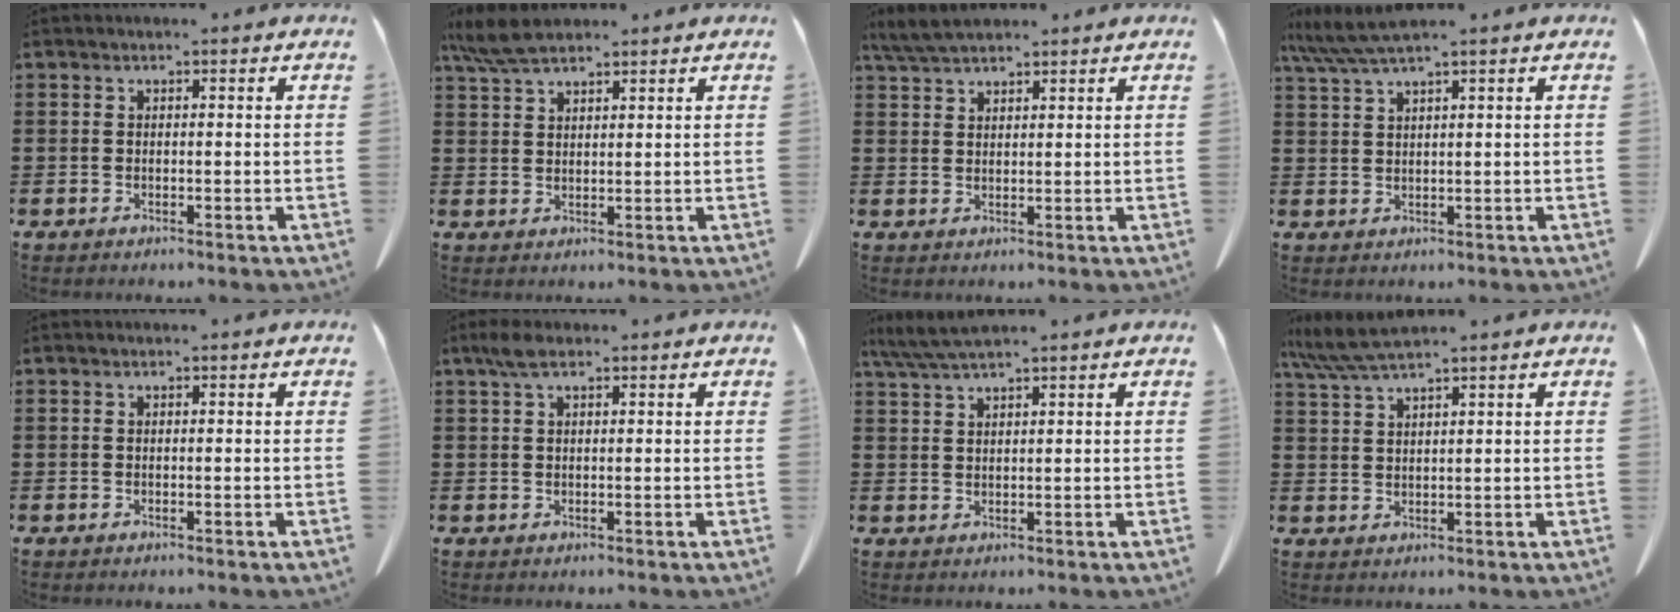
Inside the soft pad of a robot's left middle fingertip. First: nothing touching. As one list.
[{"total": 5.4, "force": [4.3, 1.2, 3.1], "torque": [-0.071, -0.004, 0.082]}, {"total": 4.3, "force": [3.7, 0.7, 2.1], "torque": [-0.052, -0.005, 0.071]}, {"total": 4.5, "force": [3.5, -0.2, 2.9], "torque": [-0.073, -0.012, 0.063]}, {"total": 0.0}, {"total": 2.6, "force": [1.3, 1.0, 2.1], "torque": [-0.045, 0.003, 0.025]}, {"total": 4.0, "force": [3.2, 0.1, 2.4], "torque": [-0.053, -0.006, 0.062]}, {"total": 5.2, "force": [4.4, 0.0, 2.9], "torque": [-0.068, -0.011, 0.082]}]